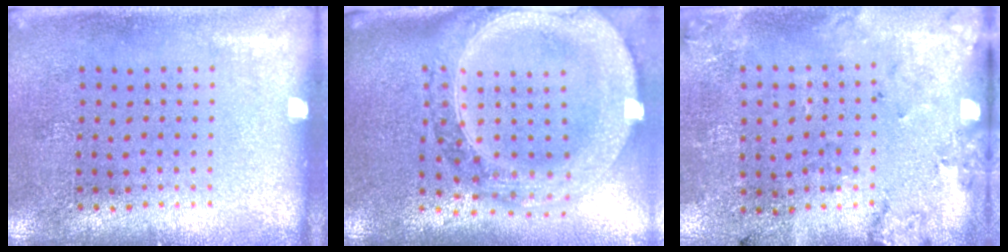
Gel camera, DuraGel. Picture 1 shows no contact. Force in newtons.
{"total": 3.4, "press": 2.8, "slide": 2.0}
{"total": 2.2, "press": 1.4, "slide": 1.7}